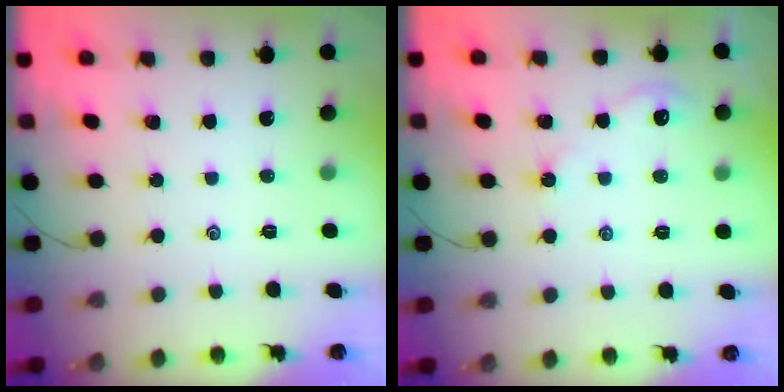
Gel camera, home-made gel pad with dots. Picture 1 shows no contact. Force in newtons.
{"total": 2.4, "press": 2.4, "slide": 0.4}